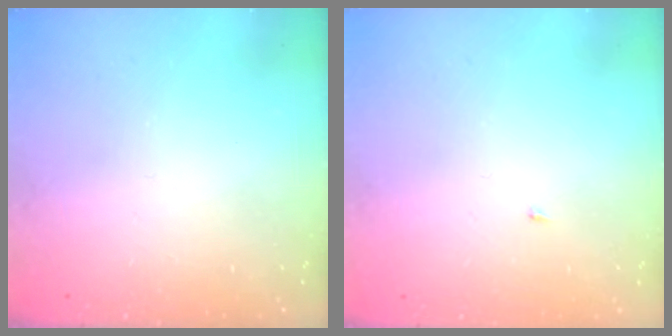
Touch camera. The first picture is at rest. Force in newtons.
{"total": 1.8, "press": 1.8, "slide": 0.2}